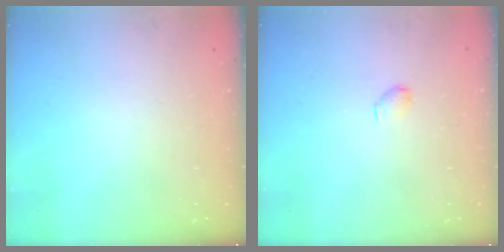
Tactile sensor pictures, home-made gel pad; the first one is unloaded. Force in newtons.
{"total": 2.9, "press": 2.9, "slide": 0.5}